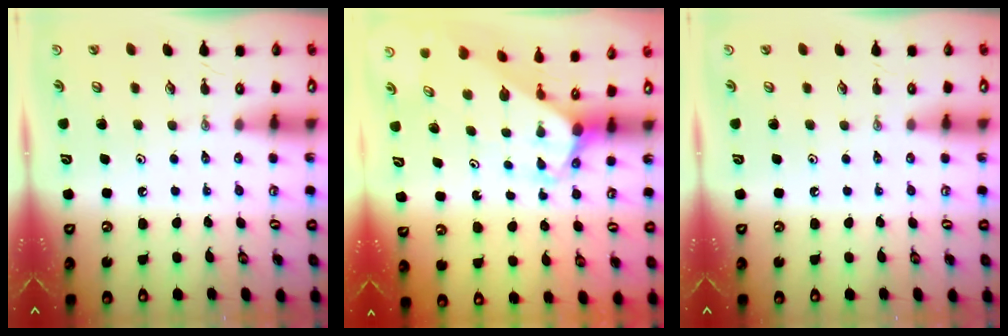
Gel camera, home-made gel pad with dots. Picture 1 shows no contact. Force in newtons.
{"total": 3.3, "press": 3.3, "slide": 0.3}
{"total": 0.0}